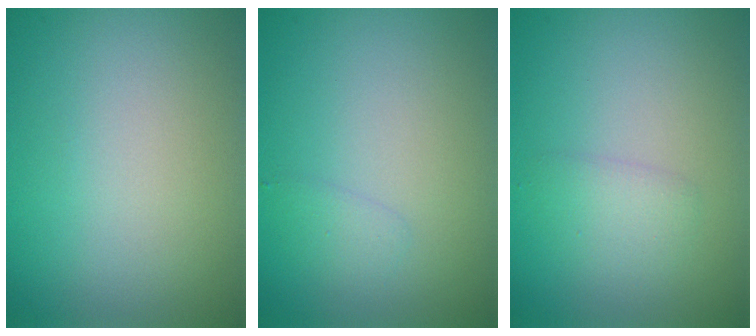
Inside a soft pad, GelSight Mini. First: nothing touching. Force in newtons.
{"total": 1.0, "press": 0.9, "slide": 0.1}
{"total": 1.6, "press": 1.6, "slide": 0.1}